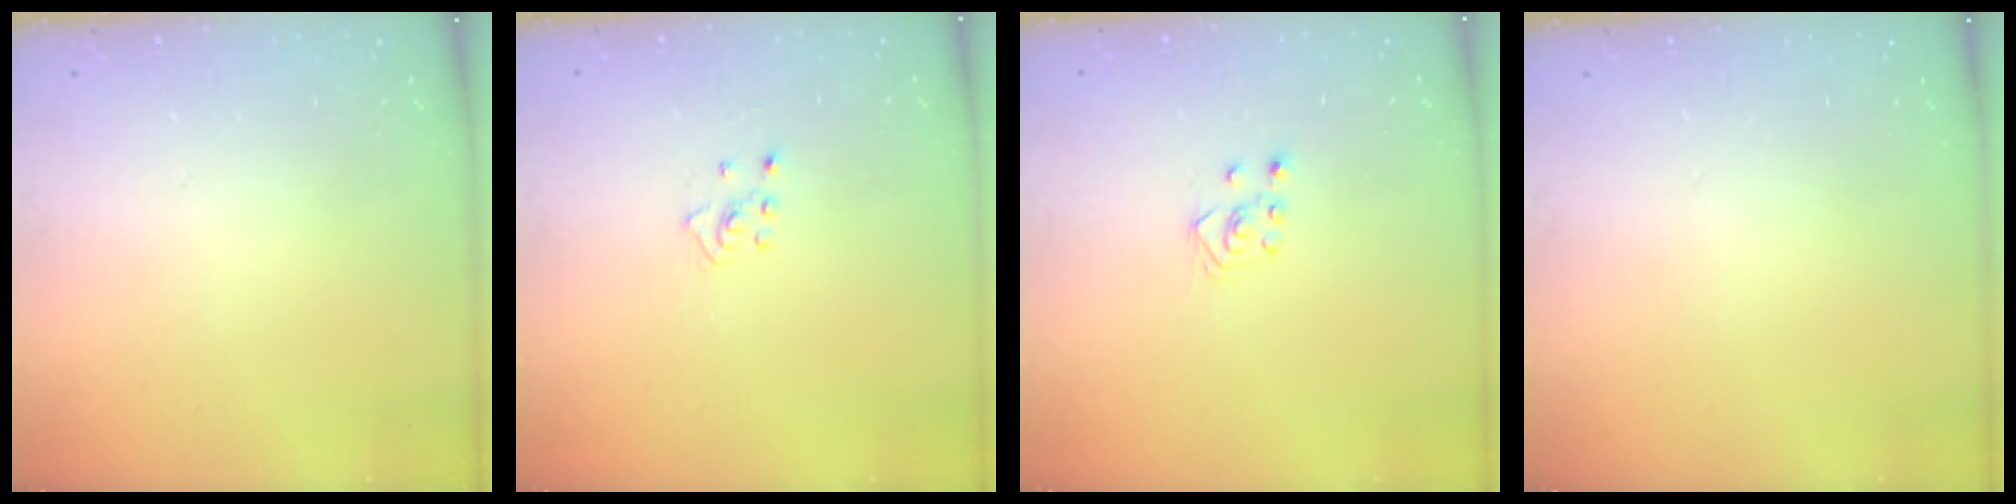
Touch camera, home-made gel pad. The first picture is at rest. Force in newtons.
{"total": 2.4, "press": 2.4, "slide": 0.5}
{"total": 3.4, "press": 3.4, "slide": 0.3}
{"total": 0.0}